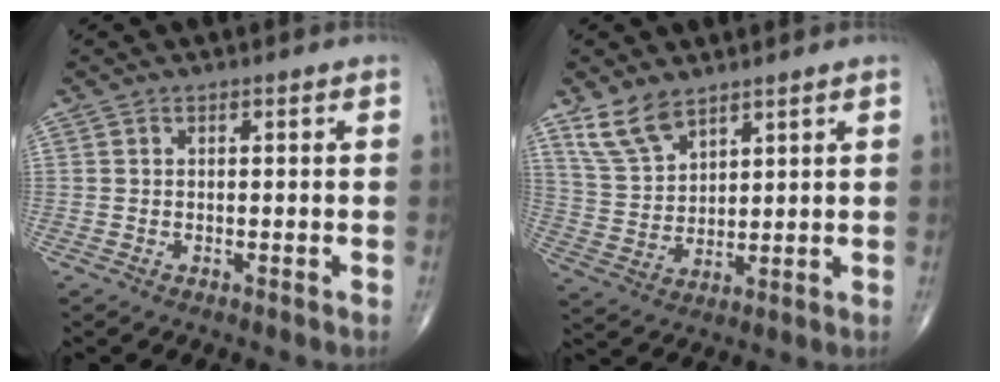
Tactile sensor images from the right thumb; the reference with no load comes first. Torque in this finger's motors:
{"motor_torque": [-0.91, 0.92, 0.47, 0.48, 0.02]}